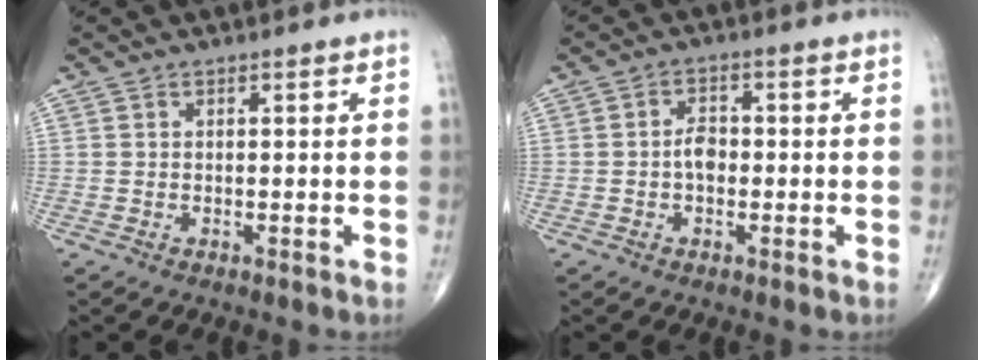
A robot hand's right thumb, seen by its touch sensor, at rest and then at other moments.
{"total": 3.3, "force": [-0.5, 2.2, 2.4], "torque": [-0.032, 0.010, -0.016]}